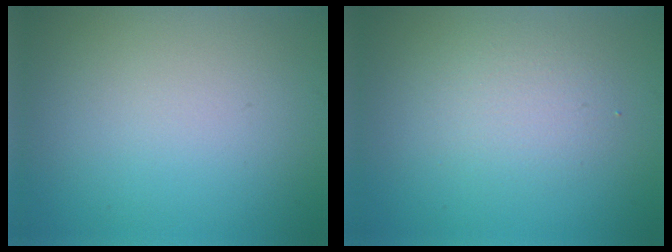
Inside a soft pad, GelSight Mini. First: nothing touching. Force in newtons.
{"total": 2.5, "press": 2.5, "slide": 0.1}